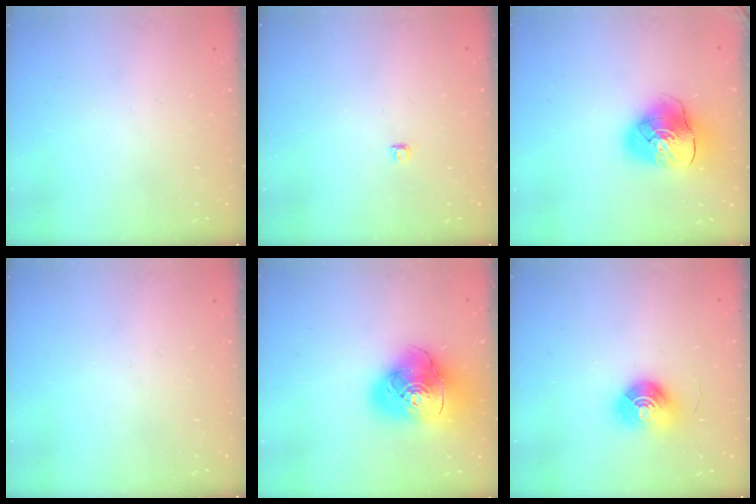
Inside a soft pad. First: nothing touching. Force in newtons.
{"total": 2.8, "press": 2.8, "slide": 0.4}
{"total": 12.7, "press": 12.5, "slide": 1.8}
{"total": 0.0}
{"total": 19.4, "press": 19.2, "slide": 2.5}
{"total": 9.9, "press": 9.9, "slide": 0.9}